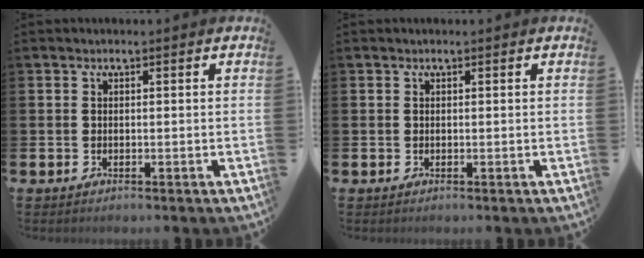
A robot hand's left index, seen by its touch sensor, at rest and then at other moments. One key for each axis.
{"total": 0.0}